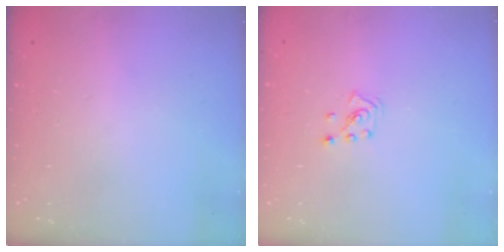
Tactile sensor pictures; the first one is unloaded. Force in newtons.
{"total": 2.6, "press": 2.6, "slide": 0.5}